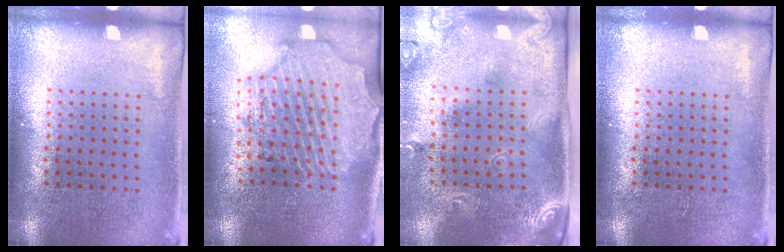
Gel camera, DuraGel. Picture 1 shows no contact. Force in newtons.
{"total": 3.0, "press": 2.6, "slide": 1.5}
{"total": 2.5, "press": 1.7, "slide": 1.8}
{"total": 0.0}